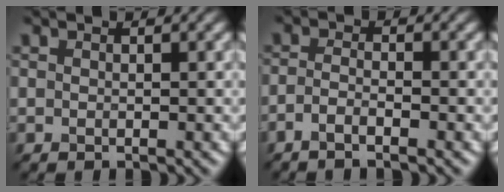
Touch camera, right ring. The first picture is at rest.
{"total": 1.8, "force": [-1.2, 0.4, 1.3], "torque": [-0.026, -0.004, -0.029]}